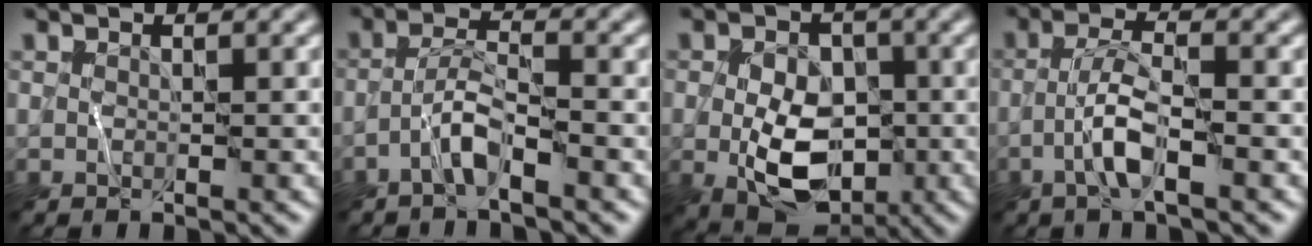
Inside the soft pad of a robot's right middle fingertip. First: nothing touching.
{"total": 2.8, "force": [-1.8, 0.3, 2.1], "torque": [-0.041, 0.010, -0.041]}
{"total": 7.3, "force": [-1.3, 4.9, 5.3], "torque": [-0.094, -0.016, -0.021]}
{"total": 3.5, "force": [-1.5, 0.5, 3.1], "torque": [-0.060, 0.008, -0.036]}